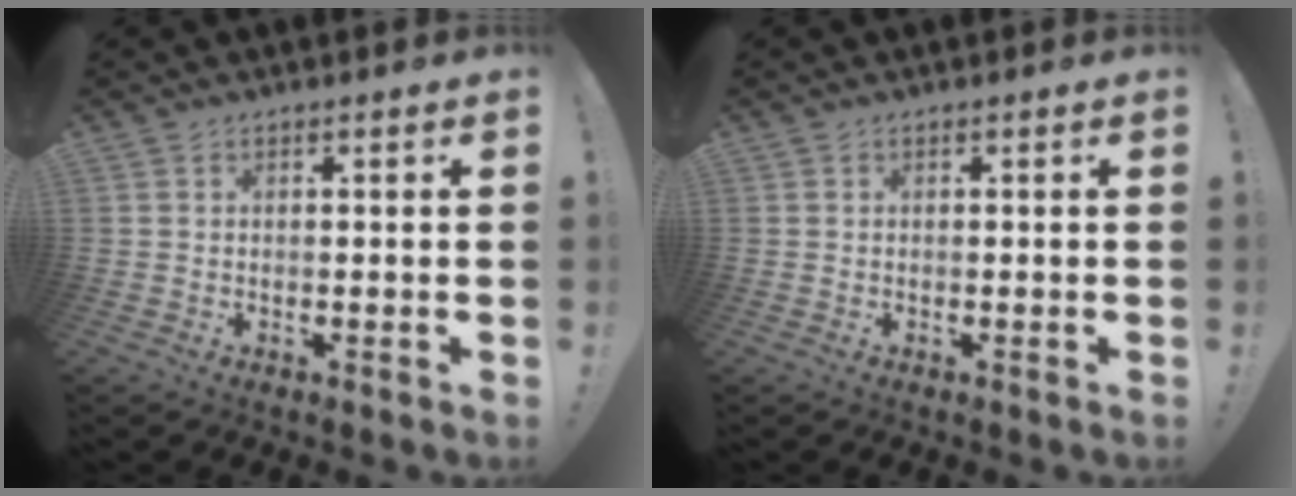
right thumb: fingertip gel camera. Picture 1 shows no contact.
{"total": 0.0}